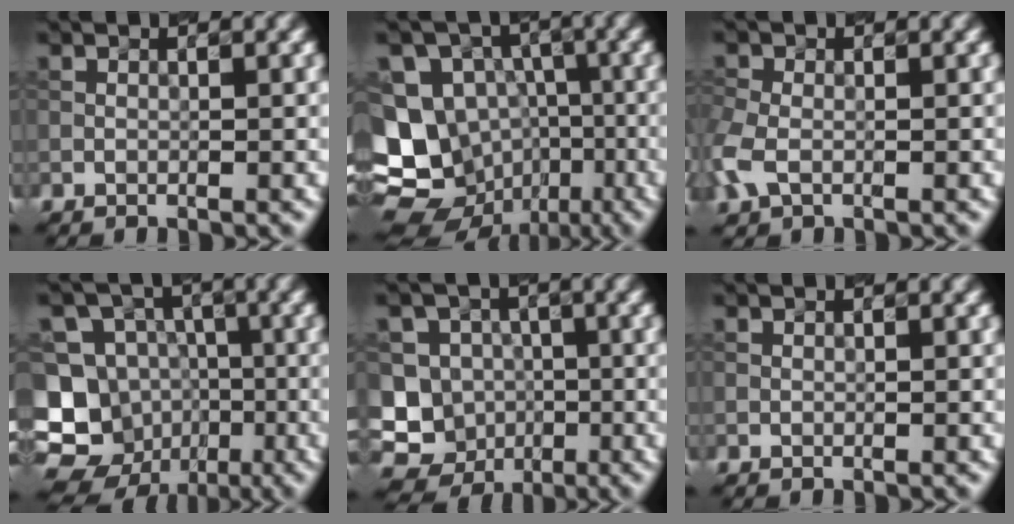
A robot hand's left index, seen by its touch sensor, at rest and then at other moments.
{"total": 14.0, "force": [-4.5, 12.0, 5.6], "torque": [-0.127, -0.007, -0.082]}
{"total": 3.4, "force": [-0.9, 2.3, 2.3], "torque": [-0.069, -0.002, -0.029]}
{"total": 17.0, "force": [-6.6, 15.1, 4.3], "torque": [-0.120, -0.011, -0.109]}
{"total": 11.9, "force": [-3.4, 11.0, 3.1], "torque": [-0.068, 0.006, -0.074]}
{"total": 0.0}